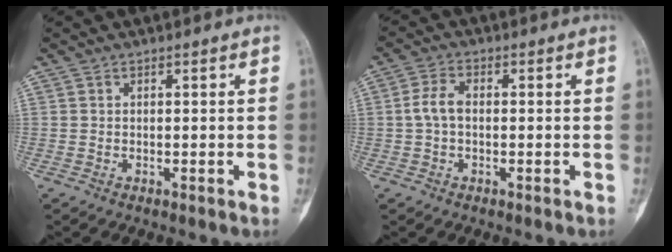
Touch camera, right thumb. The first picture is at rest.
{"total": 4.1, "force": [-0.2, 2.5, 3.3], "torque": [-0.071, 0.012, -0.009]}